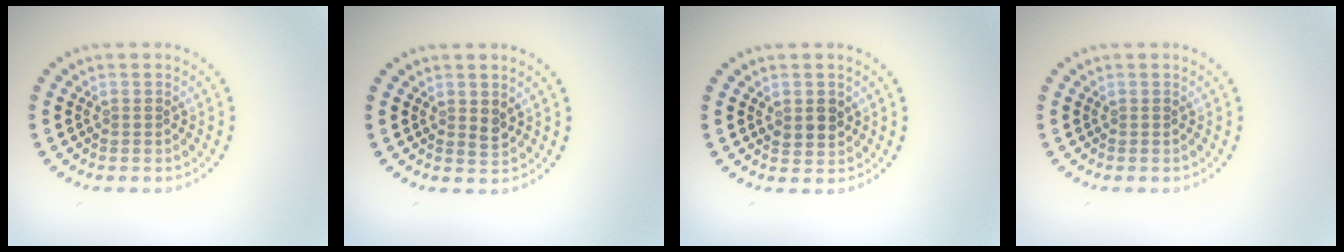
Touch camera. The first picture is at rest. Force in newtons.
{"total": 1.0, "press": 0.9, "slide": 0.4}
{"total": 1.8, "press": 1.8, "slide": 0.4}
{"total": 0.0}